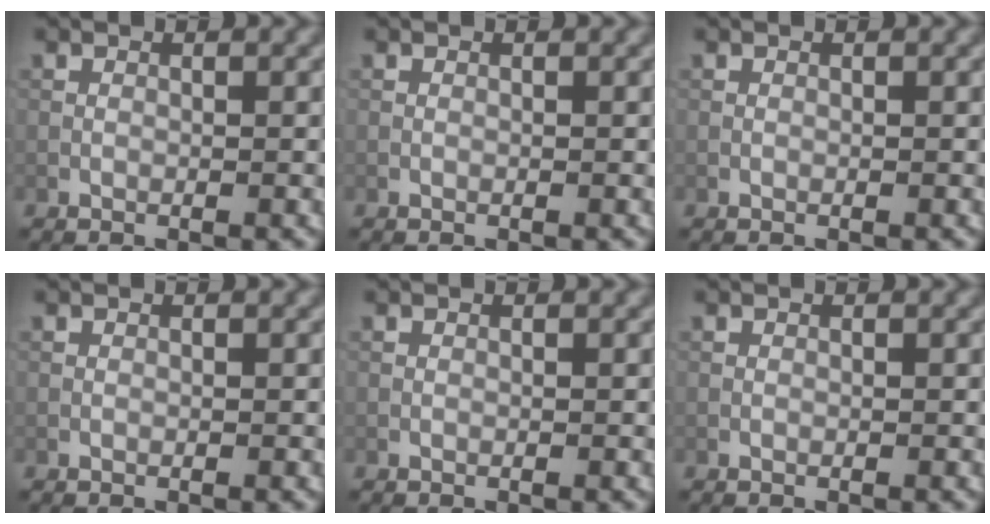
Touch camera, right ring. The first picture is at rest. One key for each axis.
{"total": 0.0}
{"total": 0.0}
{"total": 0.0}
{"total": 0.0}
{"total": 0.0}